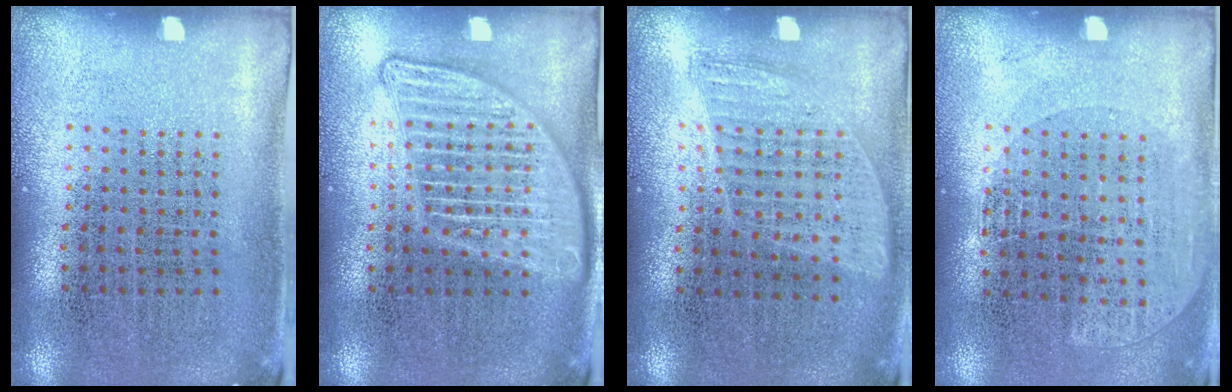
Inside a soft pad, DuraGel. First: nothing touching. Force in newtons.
{"total": 2.9, "press": 2.9, "slide": 0.3}
{"total": 0.9, "press": 0.8, "slide": 0.4}
{"total": 1.2, "press": 1.0, "slide": 0.7}